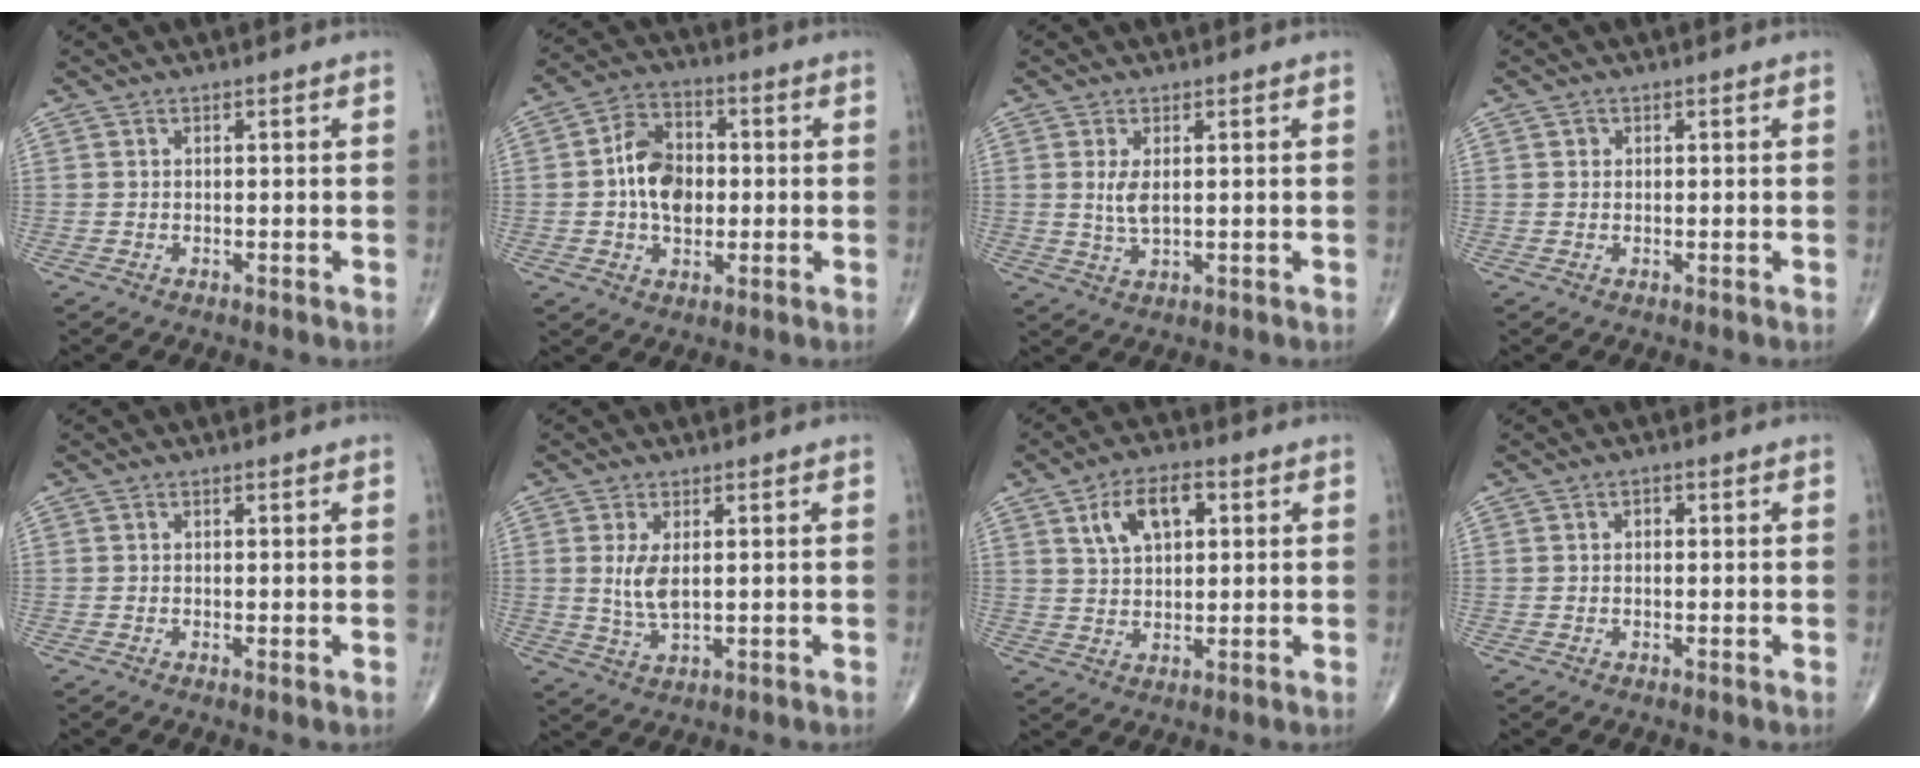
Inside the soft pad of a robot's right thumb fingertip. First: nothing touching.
{"total": 10.3, "force": [-0.1, 7.2, 7.3], "torque": [-0.103, 0.017, -0.009]}
{"total": 3.7, "force": [0.7, 1.6, 3.2], "torque": [-0.066, -0.010, 0.020]}
{"total": 0.8, "force": [0.2, 0.7, 0.2], "torque": [0.003, 0.001, 0.003]}
{"total": 0.5, "force": [-0.1, 0.1, 0.5], "torque": [-0.009, -0.003, -0.004]}
{"total": 5.1, "force": [0.9, 2.3, 4.4], "torque": [-0.089, -0.012, 0.025]}
{"total": 8.8, "force": [3.3, 4.8, 6.6], "torque": [-0.102, 0.000, 0.057]}
{"total": 1.0, "force": [0.2, 0.8, 0.7], "torque": [-0.003, 0.003, 0.000]}